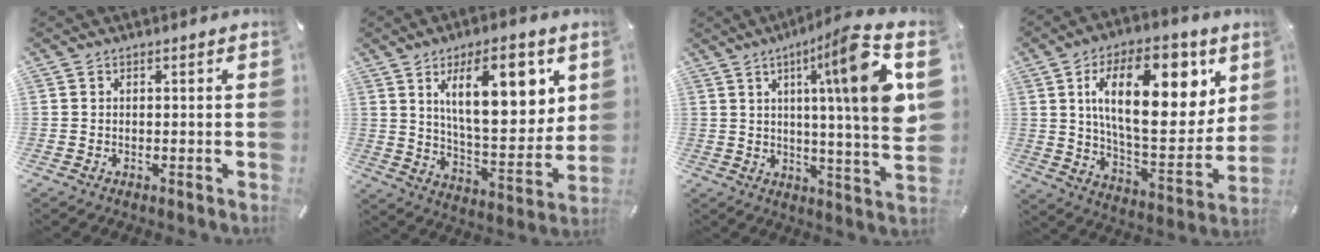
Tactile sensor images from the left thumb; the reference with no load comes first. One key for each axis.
{"total": 18.2, "fx": 7.9, "fy": 7.5, "fz": 14.5, "tx": -0.211, "ty": -0.025, "tz": 0.121}
{"total": 19.1, "fx": 6.9, "fy": 0.7, "fz": 17.8, "tx": -0.270, "ty": -0.042, "tz": 0.079}
{"total": 24.0, "fx": 8.9, "fy": 11.4, "fz": 19.1, "tx": -0.296, "ty": -0.025, "tz": 0.140}